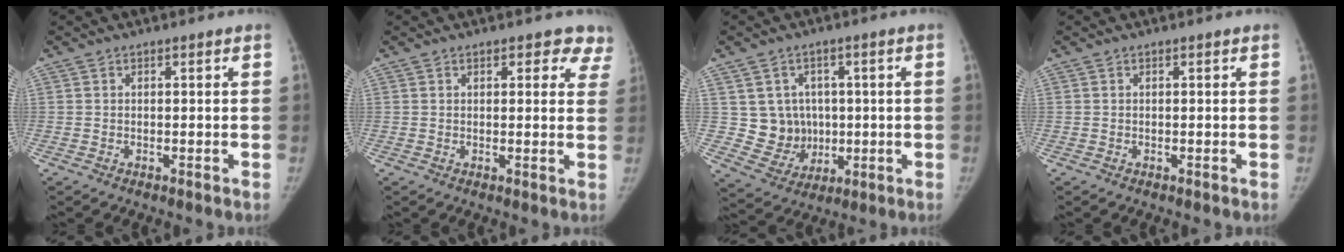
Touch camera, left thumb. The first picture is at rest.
{"total": 6.1, "force": [4.6, 3.0, 2.6], "torque": [0.019, -0.013, 0.036]}
{"total": 8.6, "force": [0.9, 8.0, 3.0], "torque": [-0.006, -0.001, 0.031]}
{"total": 0.0}